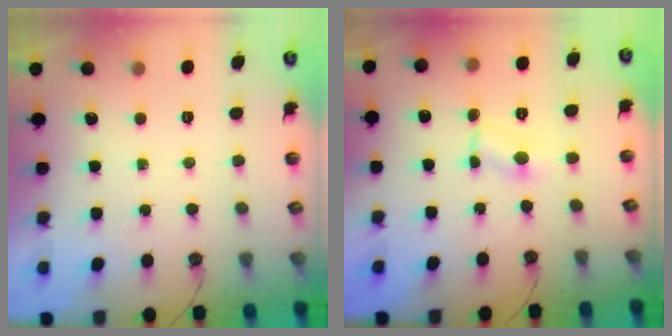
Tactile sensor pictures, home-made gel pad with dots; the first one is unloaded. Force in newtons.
{"total": 1.8, "press": 1.8, "slide": 0.2}